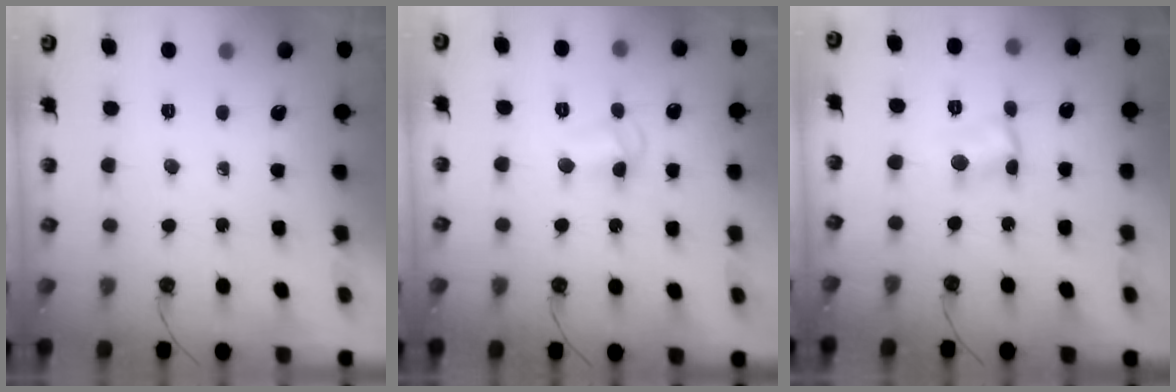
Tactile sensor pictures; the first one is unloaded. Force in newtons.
{"total": 4.7, "press": 4.6, "slide": 0.8}
{"total": 2.9, "press": 2.9, "slide": 0.2}